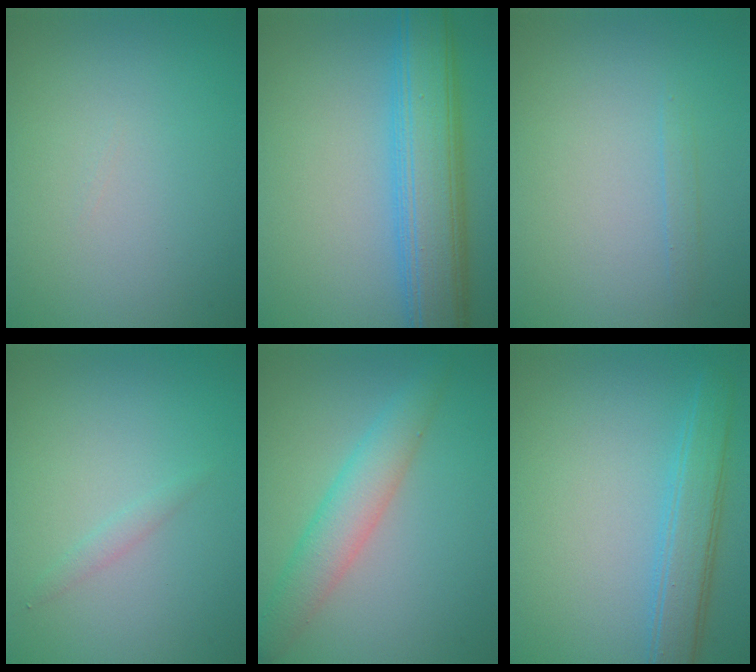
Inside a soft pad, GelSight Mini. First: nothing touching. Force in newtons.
{"total": 9.2, "press": 9.2, "slide": 0.3}
{"total": 0.7, "press": 0.7, "slide": 0.1}
{"total": 0.8, "press": 0.8, "slide": 0.0}
{"total": 3.9, "press": 3.9, "slide": 0.1}
{"total": 4.7, "press": 4.7, "slide": 0.1}